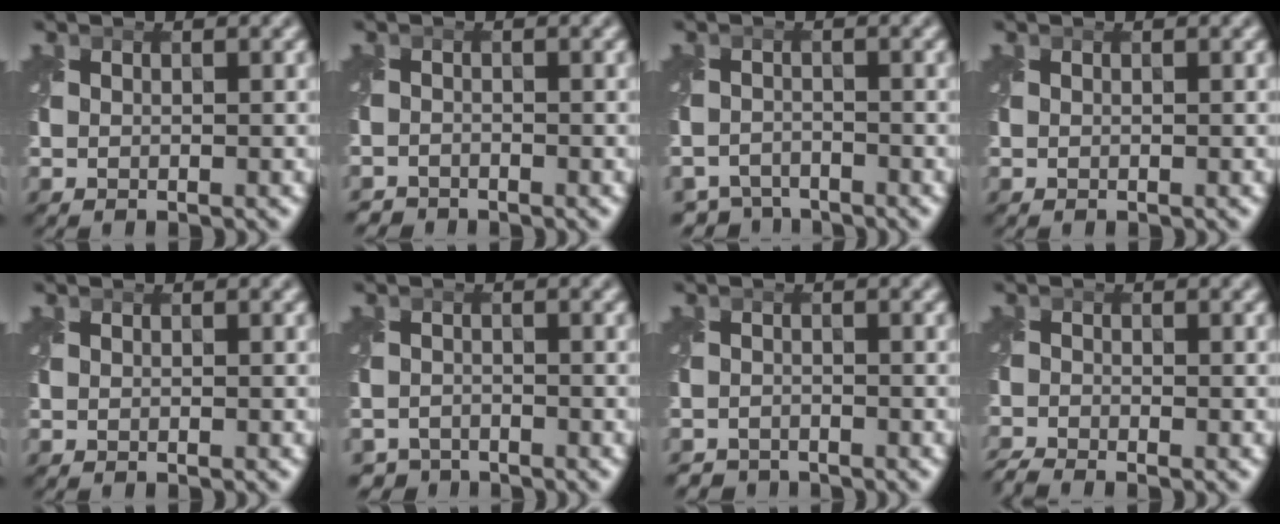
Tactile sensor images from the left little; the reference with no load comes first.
{"total": 1.7, "force": [-1.6, 0.1, -0.6], "torque": [0.019, -0.005, -0.034]}
{"total": 3.8, "force": [-3.7, 0.9, 0.2], "torque": [0.003, -0.012, -0.071]}
{"total": 0.0}
{"total": 0.0}
{"total": 2.6, "force": [-2.5, 0.6, -0.2], "torque": [0.010, -0.009, -0.050]}
{"total": 1.9, "force": [-1.9, 0.3, -0.5], "torque": [0.020, -0.006, -0.039]}
{"total": 2.2, "force": [-2.2, -0.2, 0.2], "torque": [-0.007, -0.013, -0.055]}